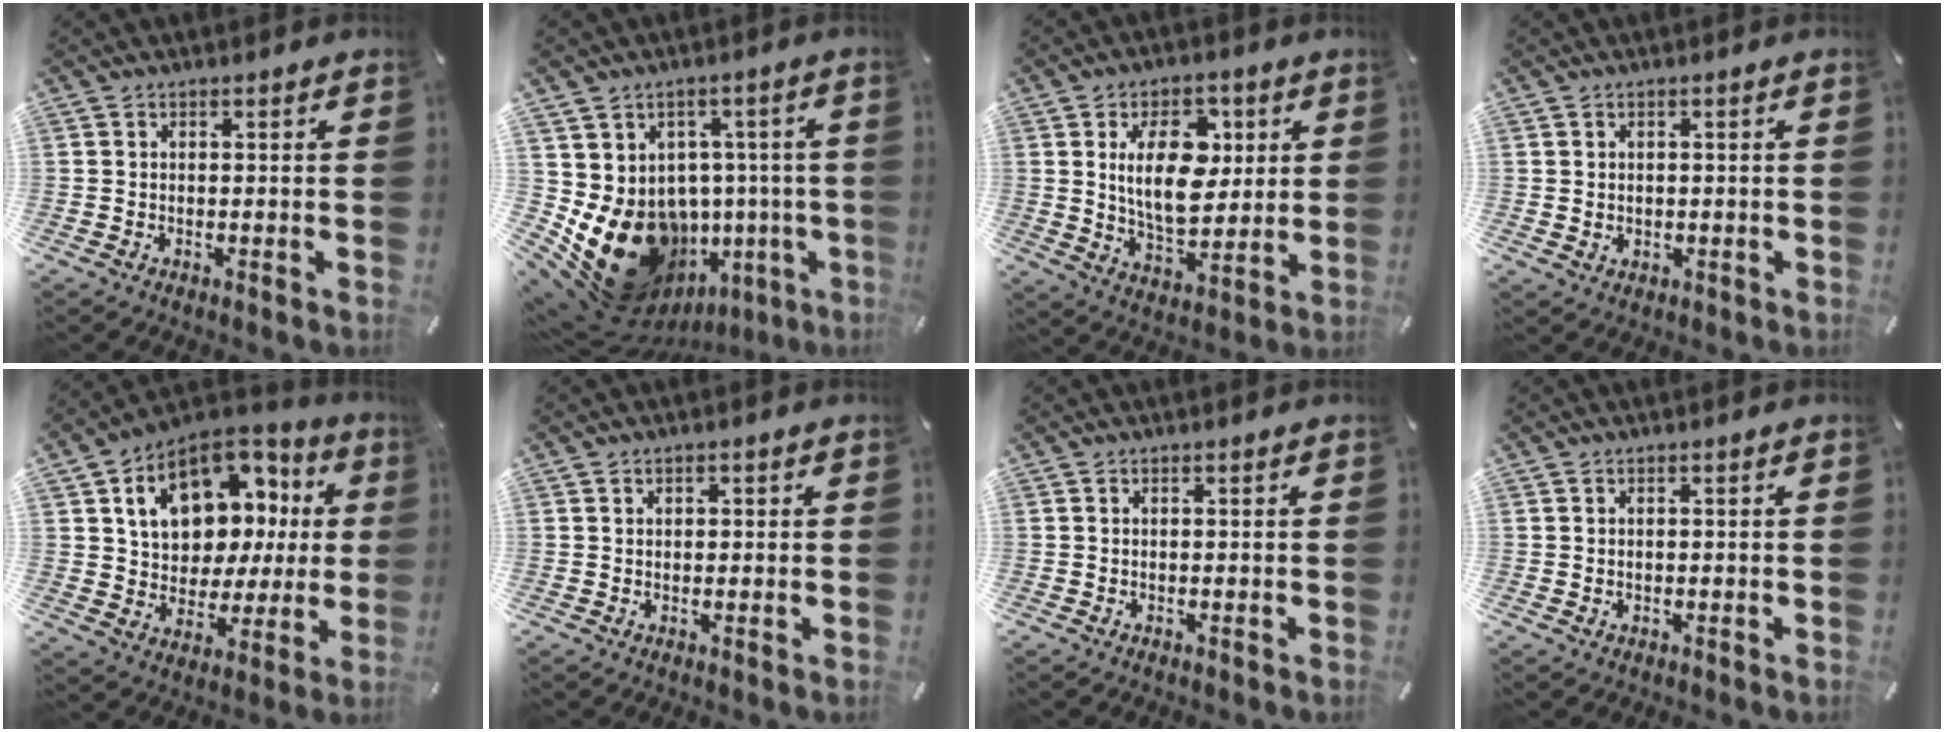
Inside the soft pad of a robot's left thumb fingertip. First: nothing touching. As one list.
[{"total": 20.0, "force": [-5.7, 14.5, 12.6], "torque": [-0.224, 0.011, -0.065]}, {"total": 15.1, "force": [3.6, 9.5, 11.2], "torque": [-0.195, 0.002, 0.059]}, {"total": 1.5, "force": [0.5, 1.4, 0.2], "torque": [-0.006, 0.004, 0.006]}, {"total": 17.5, "force": [7.4, 12.3, 10.0], "torque": [-0.163, -0.035, 0.134]}, {"total": 1.2, "force": [0.3, 1.0, 0.5], "torque": [-0.011, 0.007, 0.003]}, {"total": 0.0}, {"total": 0.6, "force": [0.1, 0.6, 0.2], "torque": [-0.003, 0.003, 0.001]}]